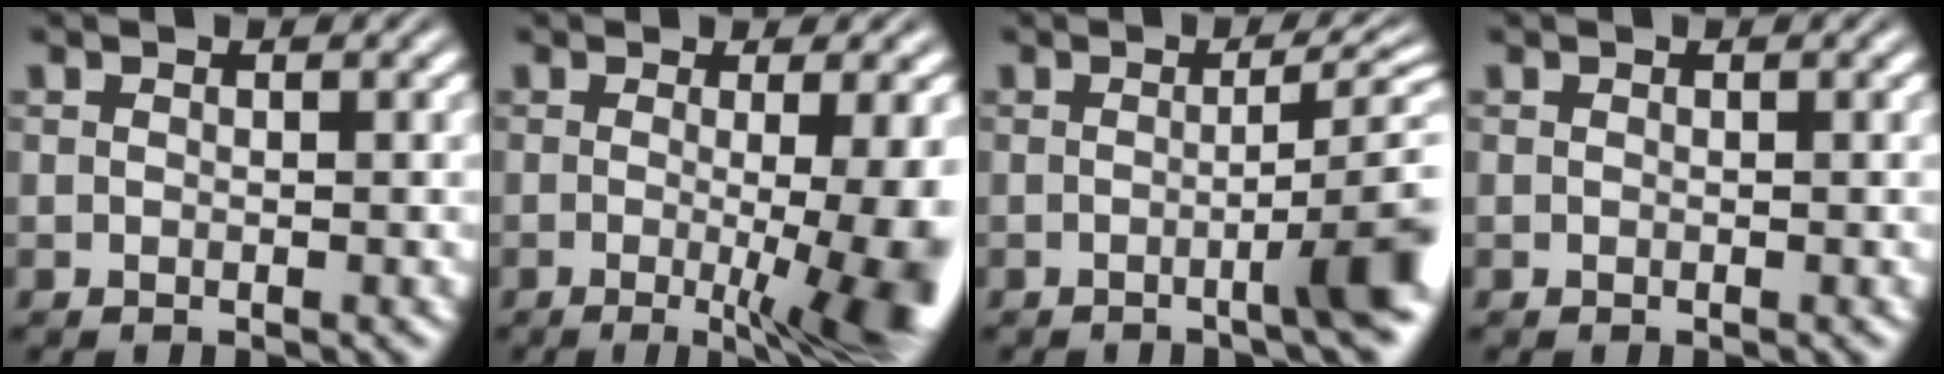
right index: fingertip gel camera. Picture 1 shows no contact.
{"total": 7.6, "force": [-2.2, 1.2, 7.2], "torque": [-0.093, -0.016, -0.032]}
{"total": 4.8, "force": [-0.9, 0.4, 4.7], "torque": [-0.051, 0.009, -0.019]}
{"total": 0.0}